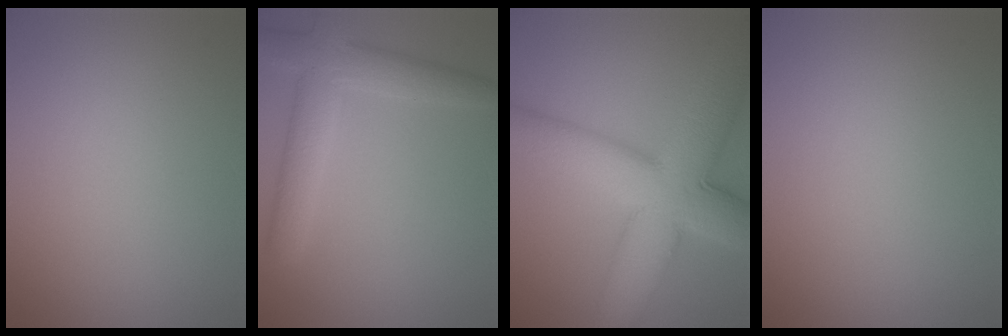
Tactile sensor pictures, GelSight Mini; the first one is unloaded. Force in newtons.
{"total": 4.8, "press": 4.8, "slide": 0.3}
{"total": 11.6, "press": 11.6, "slide": 0.3}
{"total": 0.0}